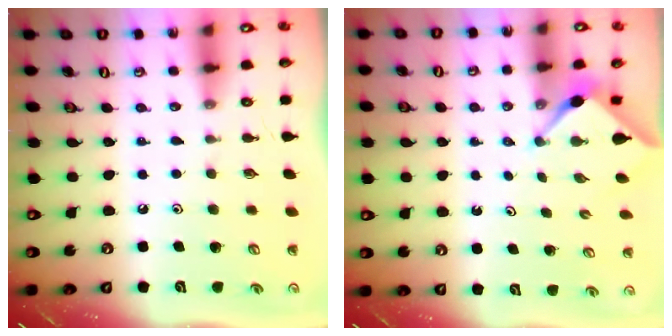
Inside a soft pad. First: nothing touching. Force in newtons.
{"total": 3.0, "press": 3.0, "slide": 0.3}